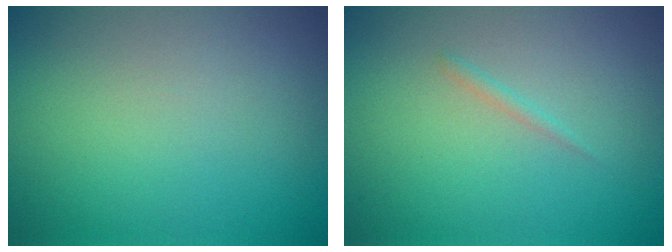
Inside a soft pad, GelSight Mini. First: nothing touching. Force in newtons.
{"total": 0.6, "press": 0.6, "slide": 0.1}